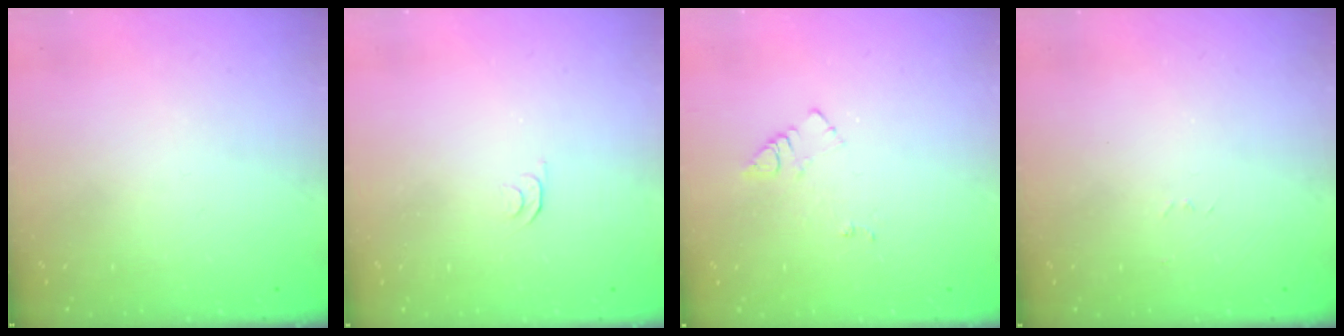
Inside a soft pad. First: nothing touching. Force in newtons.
{"total": 3.9, "press": 3.8, "slide": 0.5}
{"total": 6.2, "press": 6.2, "slide": 0.8}
{"total": 2.6, "press": 2.6, "slide": 0.4}